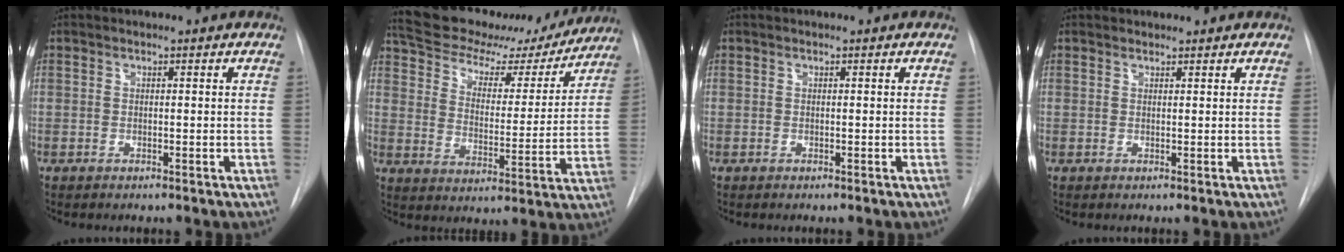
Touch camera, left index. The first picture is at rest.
{"total": 20.3, "force": [18.2, 6.3, 6.5], "torque": [-0.109, -0.006, 0.260]}
{"total": 0.0}
{"total": 0.7, "force": [0.6, 0.1, -0.1], "torque": [-0.002, 0.008, 0.013]}